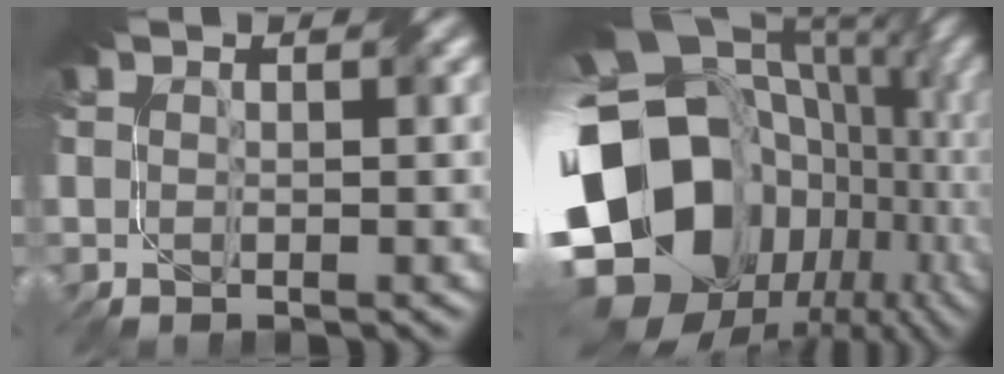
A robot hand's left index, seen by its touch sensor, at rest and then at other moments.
{"total": 22.7, "force": [-2.5, 18.4, 13.0], "torque": [-0.267, -0.038, -0.044]}